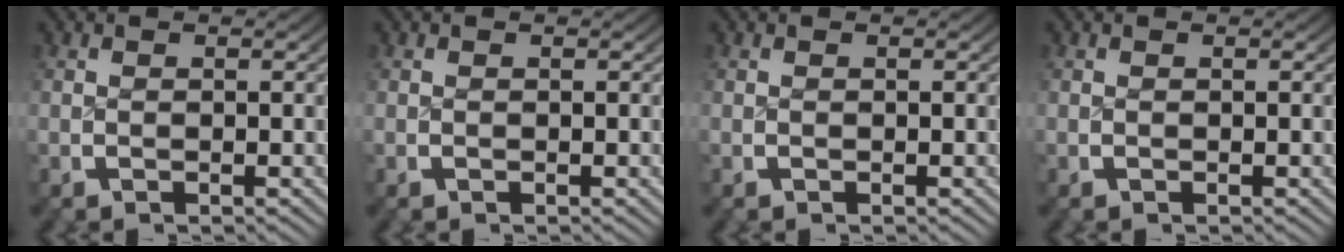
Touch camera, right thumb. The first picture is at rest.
{"total": 0.0}
{"total": 0.0}
{"total": 0.0}